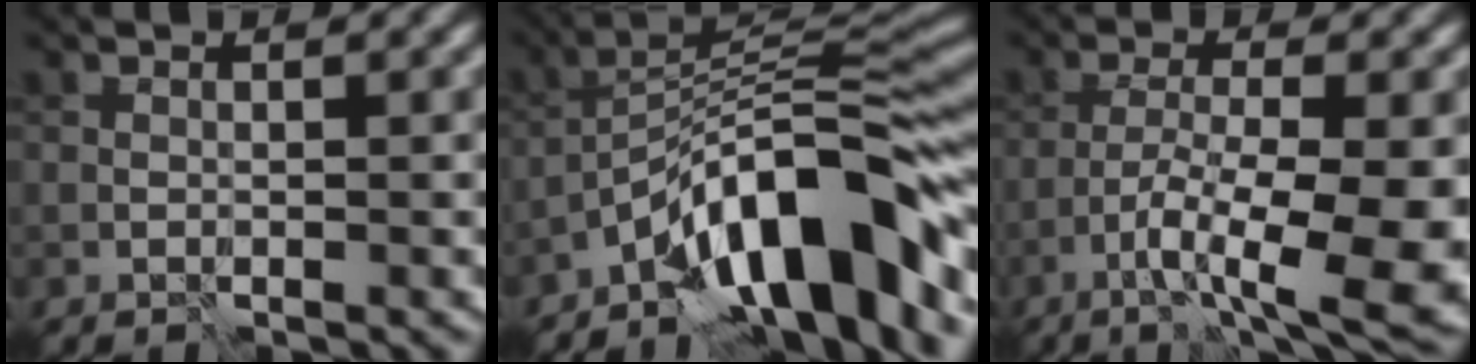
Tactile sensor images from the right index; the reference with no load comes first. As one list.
[{"total": 12.7, "force": [-7.1, 3.8, 9.9], "torque": [-0.135, 0.023, -0.126]}, {"total": 10.0, "force": [-4.2, 2.7, 8.6], "torque": [-0.142, -0.009, -0.065]}]